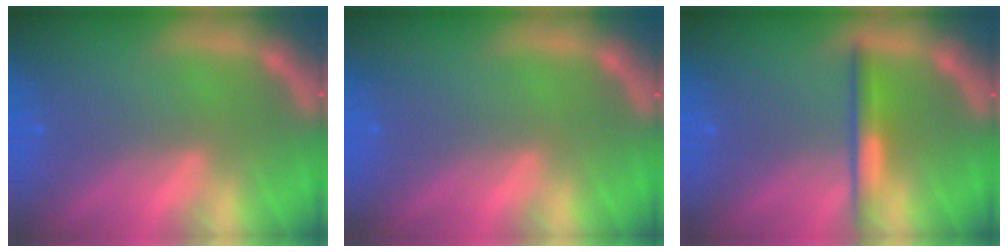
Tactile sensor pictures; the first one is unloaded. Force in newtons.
{"total": 0.0}
{"total": 3.0}